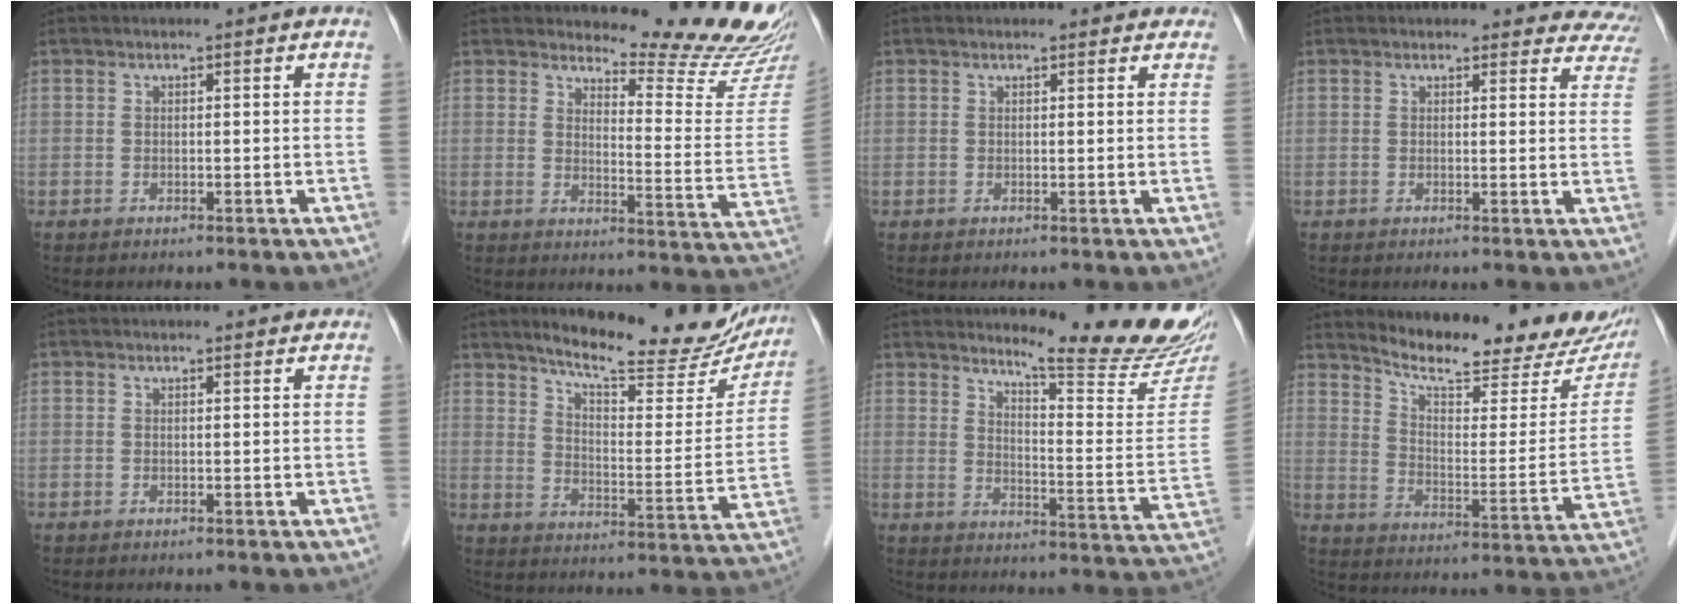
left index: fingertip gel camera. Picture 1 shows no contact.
{"total": 15.6, "force": [15.1, -0.4, 3.8], "torque": [-0.050, -0.127, 0.168]}
{"total": 2.3, "force": [2.1, 0.9, 0.3], "torque": [-0.003, 0.006, 0.016]}
{"total": 9.1, "force": [8.5, 3.2, 0.0], "torque": [0.056, -0.016, 0.051]}
{"total": 1.2, "force": [1.2, 0.4, 0.1], "torque": [-0.010, 0.005, 0.013]}
{"total": 21.2, "force": [18.5, 4.5, 9.3], "torque": [-0.122, -0.035, 0.239]}
{"total": 18.1, "force": [16.6, 0.0, 7.1], "torque": [-0.103, -0.117, 0.204]}
{"total": 21.7, "force": [19.7, 3.9, 8.2], "torque": [-0.117, -0.060, 0.256]}